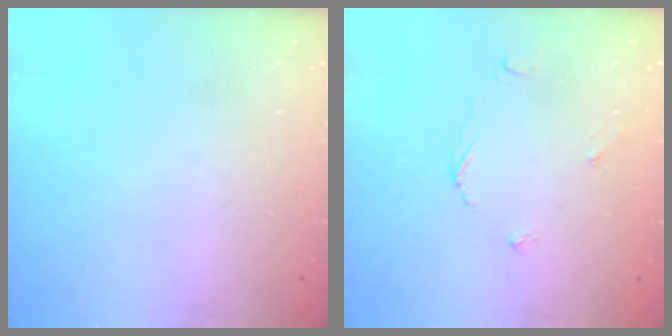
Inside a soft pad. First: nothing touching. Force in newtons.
{"total": 3.6, "press": 3.6, "slide": 0.4}